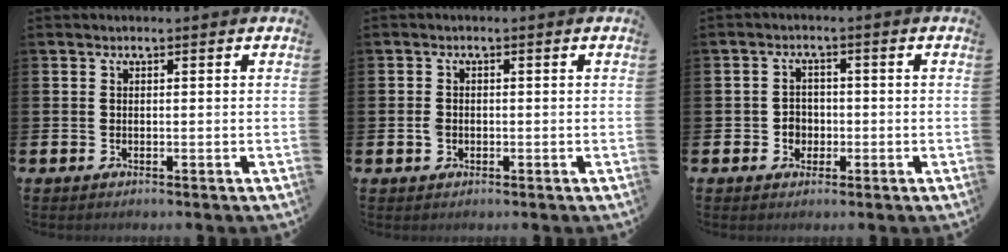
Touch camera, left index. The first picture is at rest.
{"total": 1.5, "force": [-0.3, 1.3, 0.7], "torque": [-0.009, 0.005, -0.009]}
{"total": 2.6, "force": [-0.7, 2.4, 0.7], "torque": [-0.007, 0.001, -0.022]}